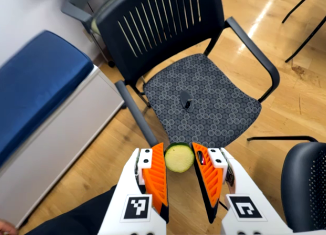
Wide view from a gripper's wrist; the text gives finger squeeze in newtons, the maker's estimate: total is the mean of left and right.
{"total": 9.2, "left": 9.1, "right": 9.2}